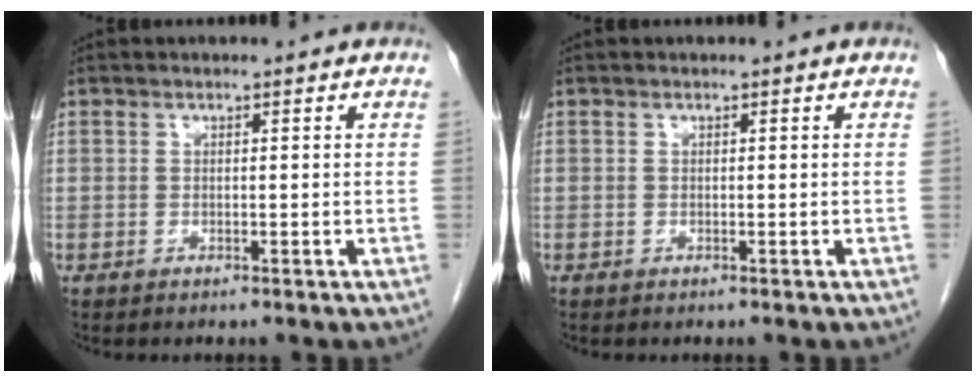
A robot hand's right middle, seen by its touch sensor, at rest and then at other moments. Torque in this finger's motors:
{"motor_torque": [-0.22, -0.26, -0.09, 0.00]}